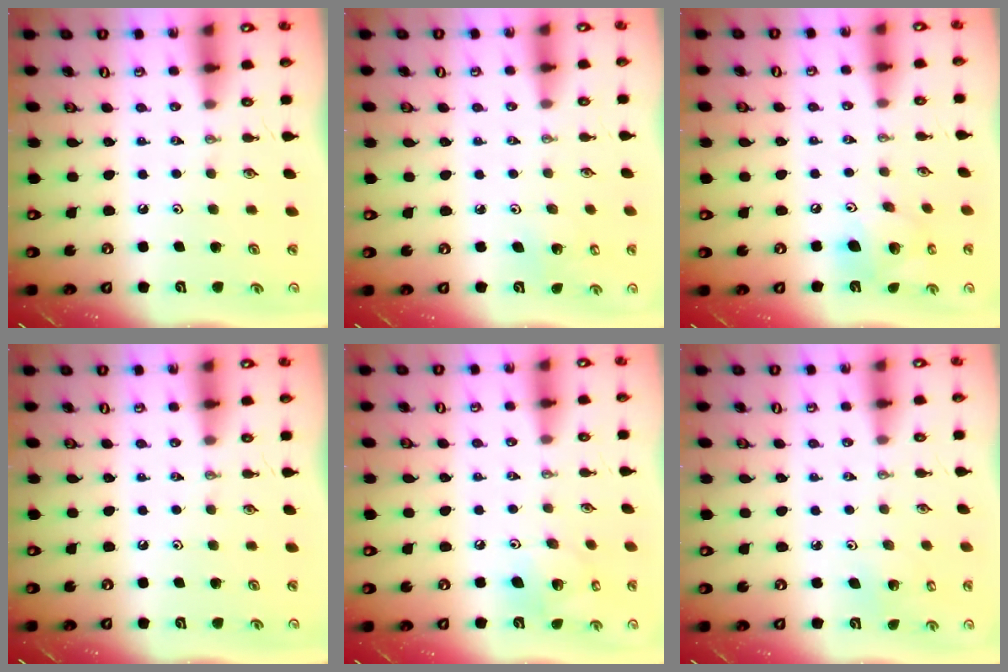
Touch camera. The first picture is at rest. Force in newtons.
{"total": 2.7, "press": 2.7, "slide": 0.2}
{"total": 14.4, "press": 14.2, "slide": 2.4}
{"total": 0.0}
{"total": 9.7, "press": 9.4, "slide": 2.4}
{"total": 2.6, "press": 2.6, "slide": 0.2}